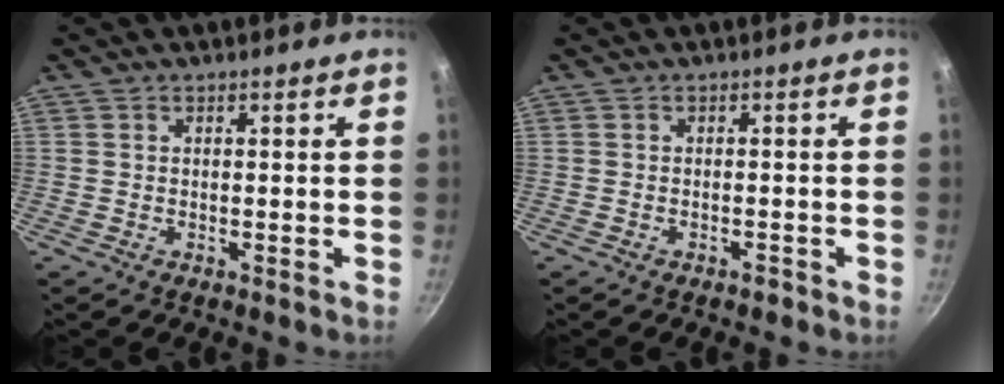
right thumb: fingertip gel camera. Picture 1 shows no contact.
{"total": 1.1, "force": [-0.9, 0.4, 0.5], "torque": [-0.008, 0.009, -0.009]}